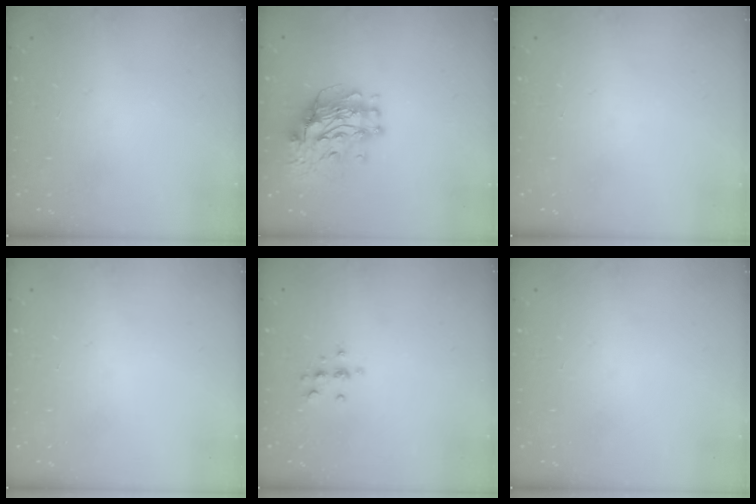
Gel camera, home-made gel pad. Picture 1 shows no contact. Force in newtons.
{"total": 11.7, "press": 11.7, "slide": 1.1}
{"total": 0.0}
{"total": 0.0}
{"total": 4.9, "press": 4.8, "slide": 1.2}
{"total": 0.0}